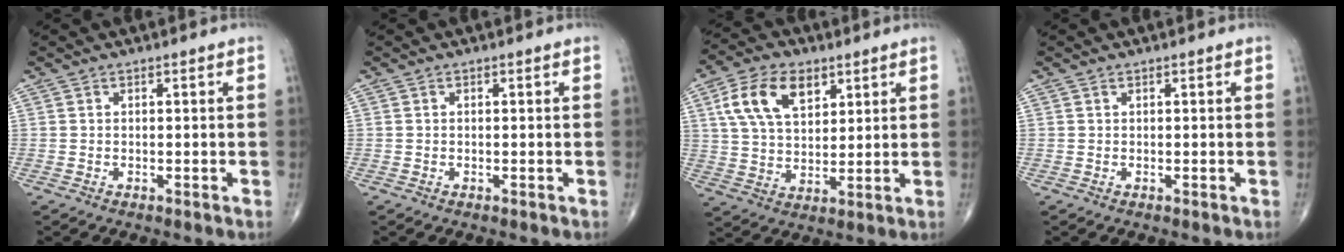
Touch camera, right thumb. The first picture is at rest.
{"total": 0.0}
{"total": 12.5, "force": [5.3, 7.4, 8.5], "torque": [-0.144, -0.010, 0.100]}
{"total": 0.0}